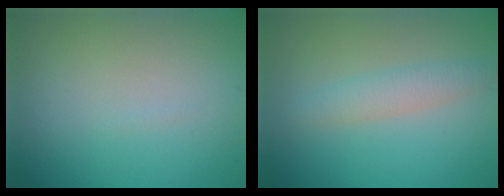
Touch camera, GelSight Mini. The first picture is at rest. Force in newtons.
{"total": 2.1, "press": 2.1, "slide": 0.1}